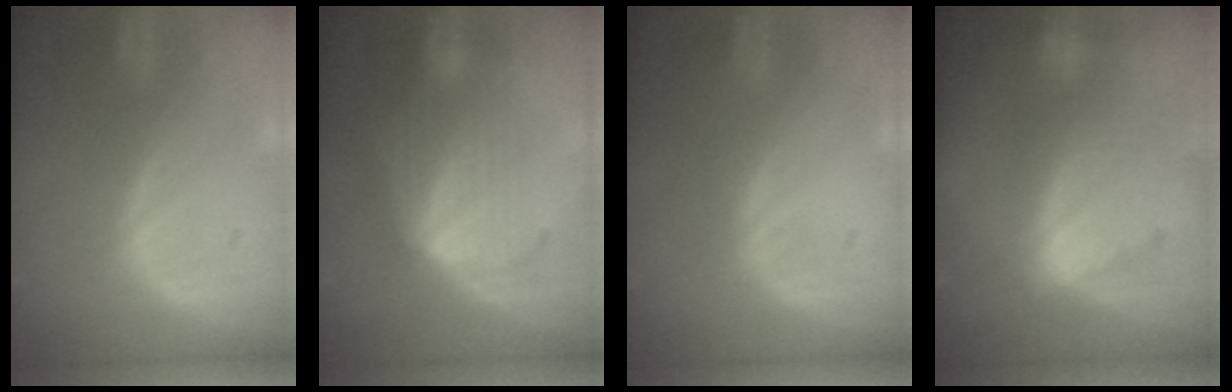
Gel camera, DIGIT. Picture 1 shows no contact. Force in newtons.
{"total": 7.1, "press": 6.5, "slide": 2.9}
{"total": 0.0}
{"total": 8.1, "press": 7.6, "slide": 3.0}